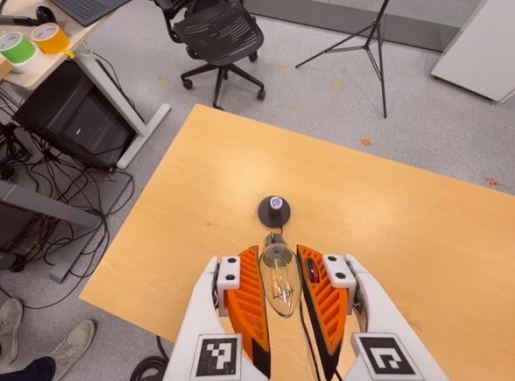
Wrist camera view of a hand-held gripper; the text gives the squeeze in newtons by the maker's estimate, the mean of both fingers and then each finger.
{"total": 10.3, "left": 9.9, "right": 10.6}